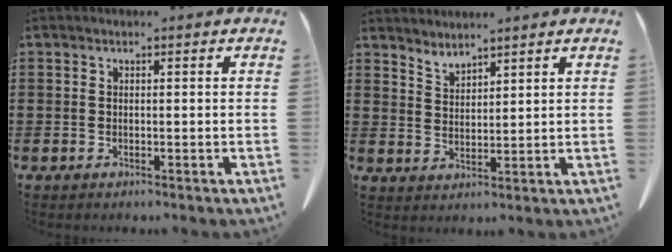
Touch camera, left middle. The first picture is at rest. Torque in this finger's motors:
{"motor_torque": [0.01, 0.01, 0.00, 0.00]}